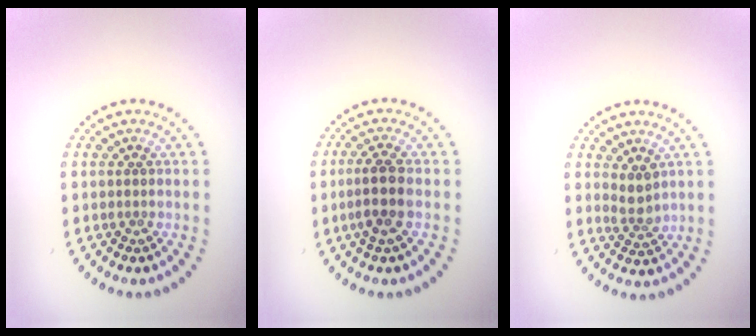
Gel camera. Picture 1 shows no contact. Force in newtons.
{"total": 2.8, "press": 2.5, "slide": 1.2}
{"total": 1.9, "press": 1.4, "slide": 1.3}